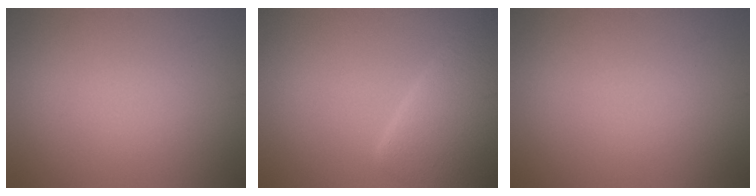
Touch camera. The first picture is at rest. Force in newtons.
{"total": 6.4, "press": 6.4, "slide": 0.5}
{"total": 0.0}